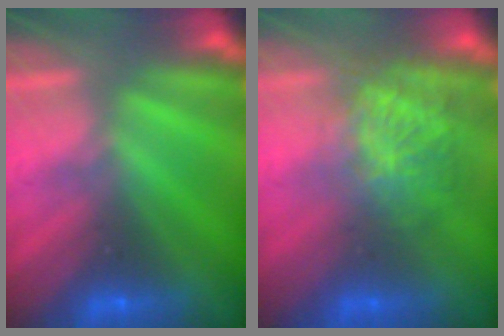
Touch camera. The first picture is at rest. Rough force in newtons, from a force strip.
{"total": 3.5}